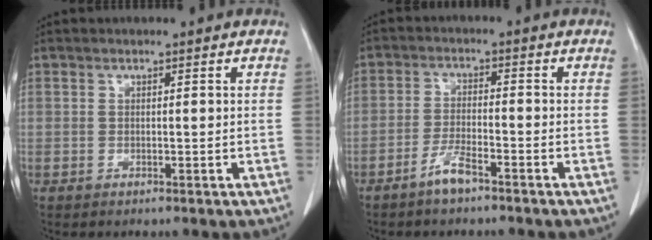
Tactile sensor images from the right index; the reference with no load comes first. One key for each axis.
{"total": 3.9, "fx": -3.0, "fy": 0.5, "fz": 2.5, "tx": -0.052, "ty": -0.001, "tz": -0.058}